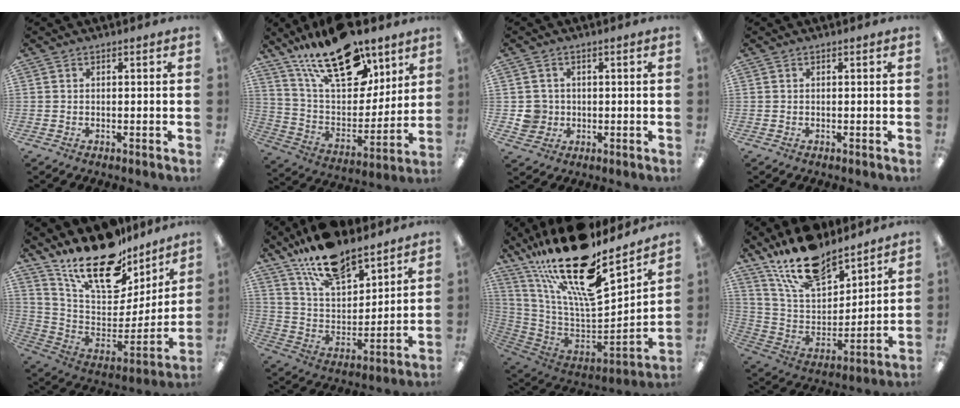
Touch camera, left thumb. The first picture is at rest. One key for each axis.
{"total": 24.1, "fx": 16.0, "fy": 11.4, "fz": 14.0, "tx": -0.243, "ty": -0.089, "tz": 0.278}
{"total": 4.7, "fx": 0.0, "fy": 4.6, "fz": 0.8, "tx": -0.016, "ty": 0.010, "tz": 0.003}
{"total": 0.0}
{"total": 22.7, "fx": 17.6, "fy": 8.9, "fz": 11.3, "tx": -0.192, "ty": -0.123, "tz": 0.308}
{"total": 16.4, "fx": 13.1, "fy": 6.4, "fz": 7.5, "tx": -0.140, "ty": -0.074, "tz": 0.236}
{"total": 25.5, "fx": 17.2, "fy": 8.2, "fz": 16.8, "tx": -0.301, "ty": -0.129, "tz": 0.293}
{"total": 18.4, "fx": 14.7, "fy": 7.6, "fz": 8.1, "tx": -0.162, "ty": -0.085, "tz": 0.265}